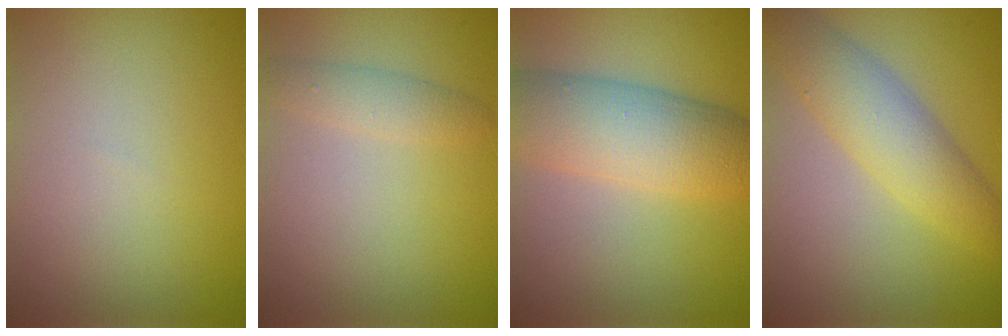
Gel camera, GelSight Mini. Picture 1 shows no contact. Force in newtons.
{"total": 1.7, "press": 1.7, "slide": 0.1}
{"total": 7.2, "press": 7.2, "slide": 0.1}
{"total": 5.2, "press": 5.2, "slide": 0.2}